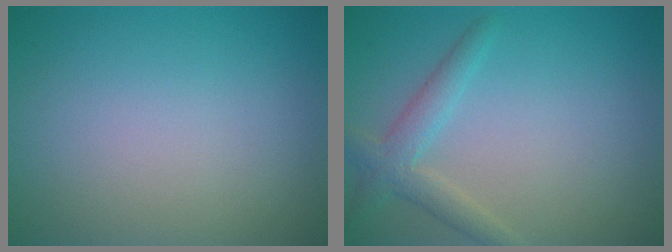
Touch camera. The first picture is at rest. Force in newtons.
{"total": 2.7, "press": 2.7, "slide": 0.3}